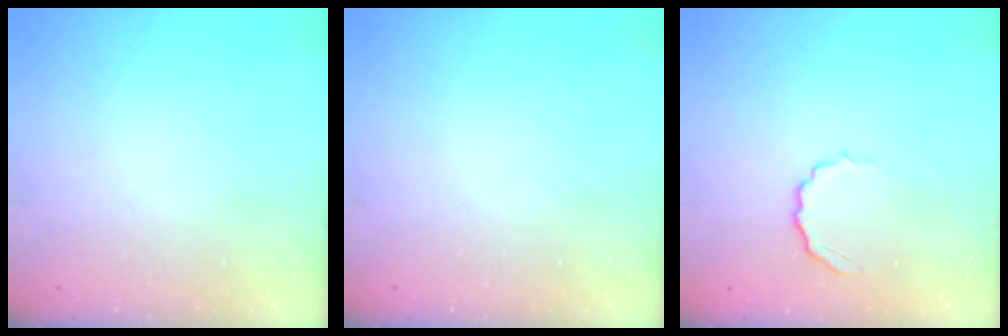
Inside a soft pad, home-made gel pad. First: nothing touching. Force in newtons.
{"total": 0.0}
{"total": 5.3, "press": 5.2, "slide": 1.3}